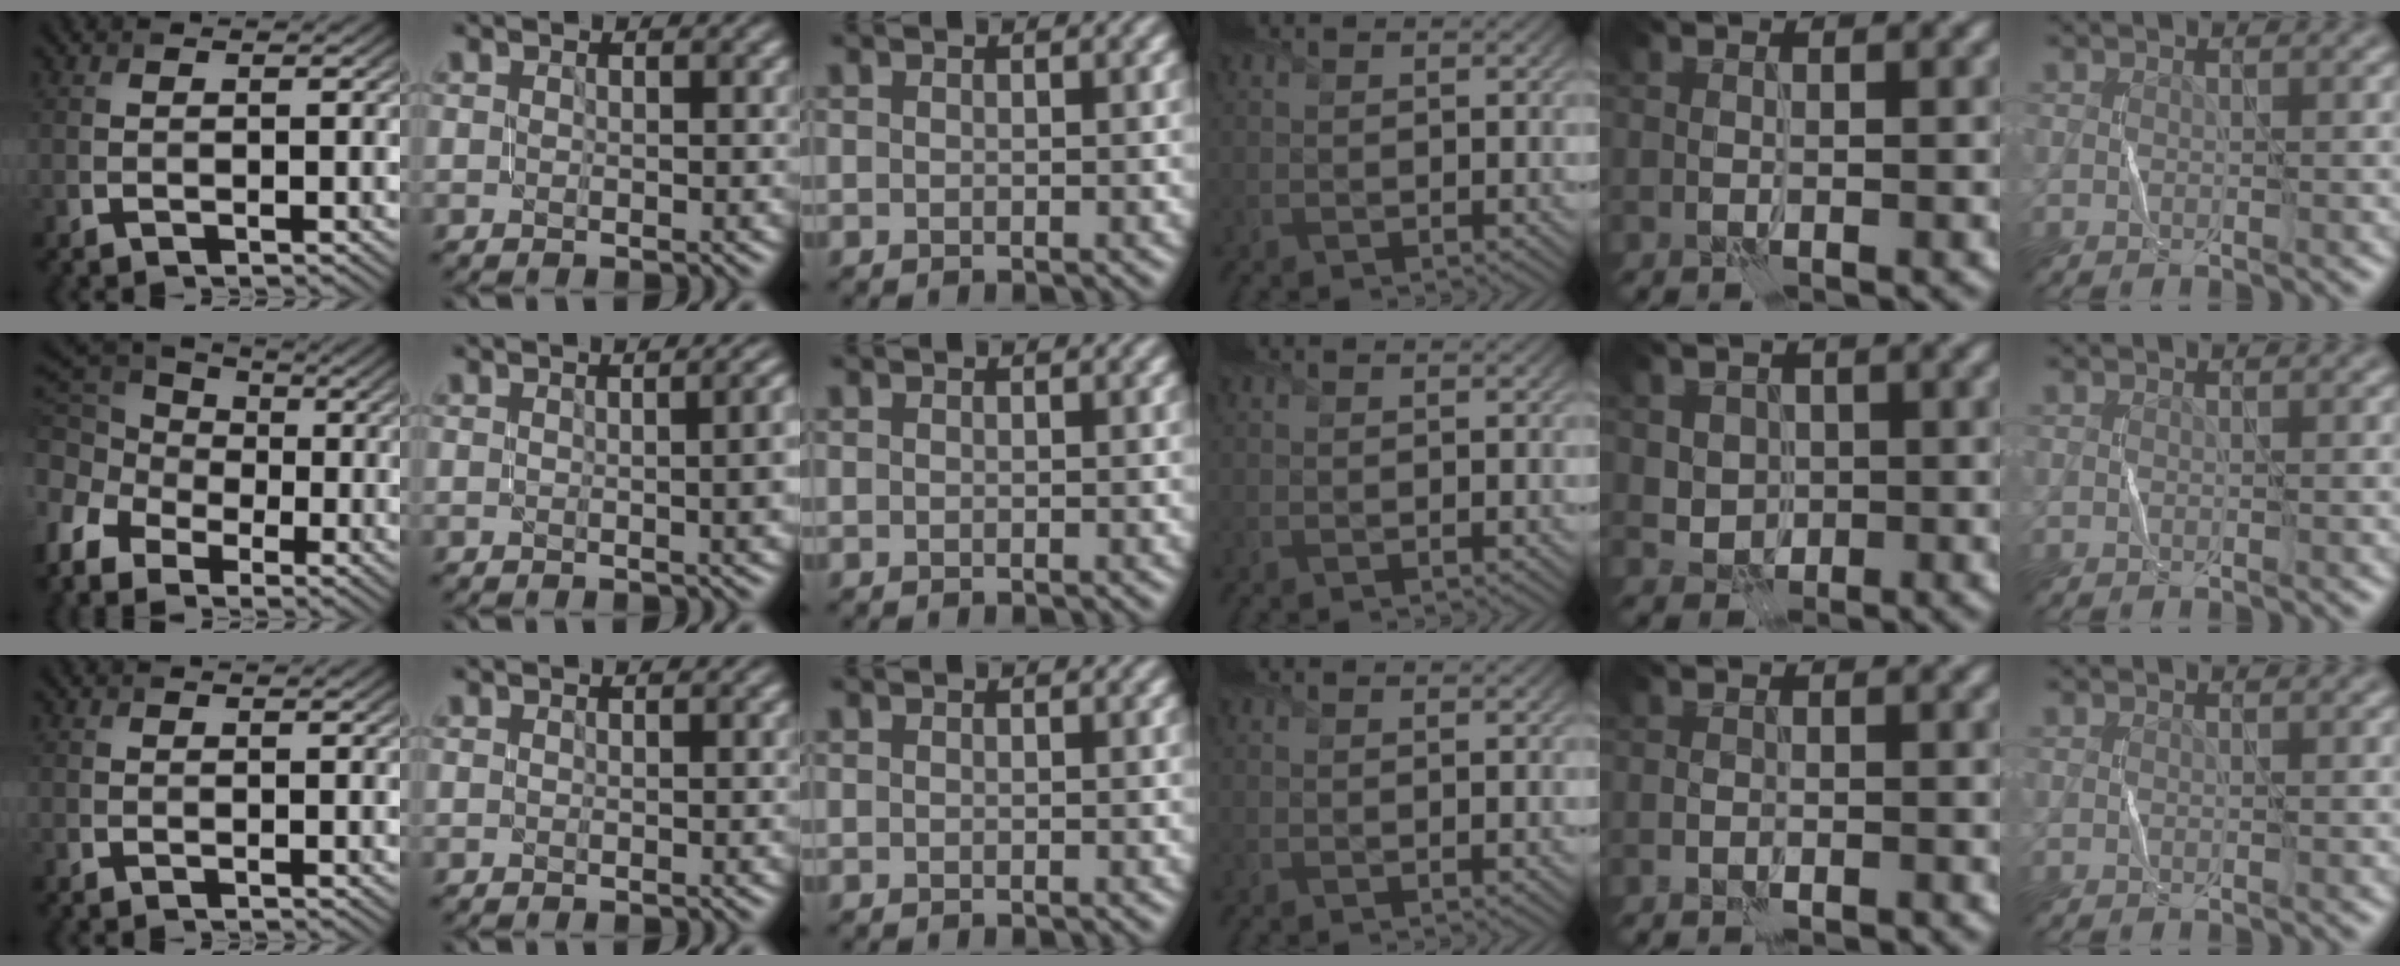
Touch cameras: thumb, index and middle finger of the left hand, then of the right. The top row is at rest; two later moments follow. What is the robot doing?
{"motion": "fold", "object": "shorts"}